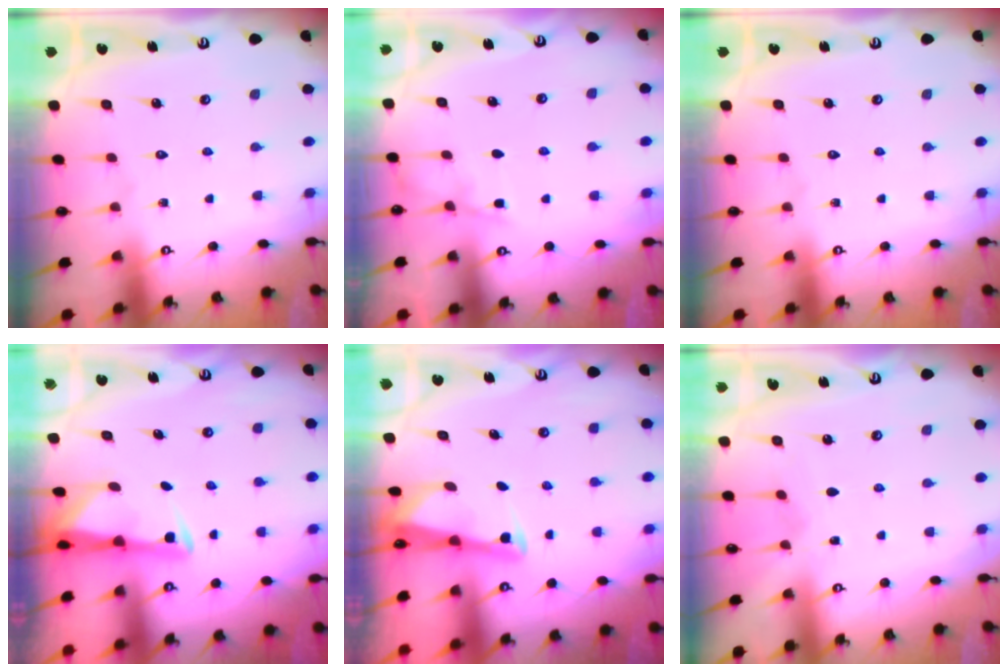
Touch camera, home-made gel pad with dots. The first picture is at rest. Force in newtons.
{"total": 4.6, "press": 4.6, "slide": 0.6}
{"total": 0.0}
{"total": 3.1, "press": 3.0, "slide": 0.5}
{"total": 2.6, "press": 2.6, "slide": 0.1}
{"total": 3.0, "press": 3.0, "slide": 0.4}